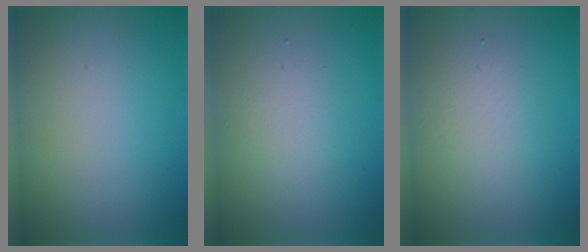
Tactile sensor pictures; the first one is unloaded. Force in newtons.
{"total": 1.9, "press": 1.9, "slide": 0.1}
{"total": 2.2, "press": 2.2, "slide": 0.1}